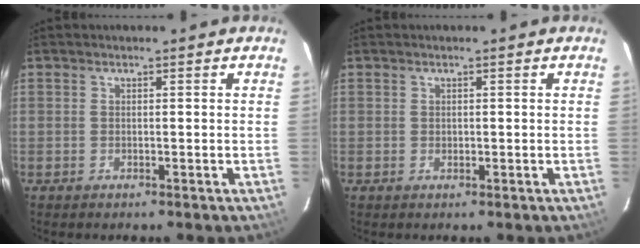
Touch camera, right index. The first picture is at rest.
{"total": 0.5, "force": [0.1, 0.5, 0.0], "torque": [0.003, -0.001, 0.004]}